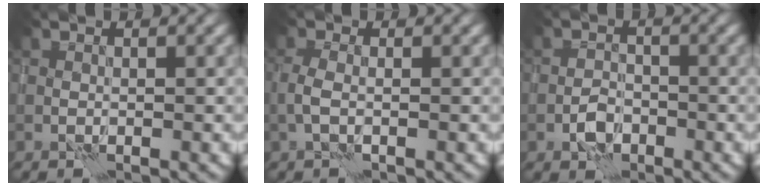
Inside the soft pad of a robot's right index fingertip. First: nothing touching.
{"total": 1.7, "force": [-0.3, 0.8, 1.4], "torque": [-0.033, 0.001, -0.010]}
{"total": 1.7, "force": [-0.9, 1.2, 0.8], "torque": [-0.010, 0.006, -0.020]}